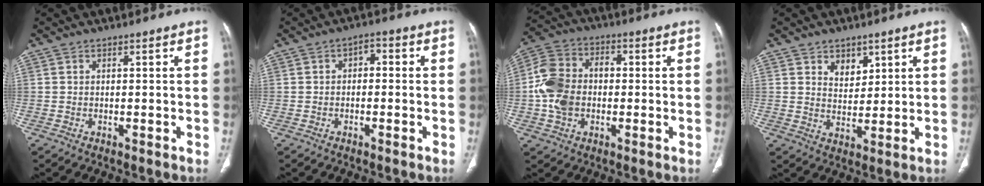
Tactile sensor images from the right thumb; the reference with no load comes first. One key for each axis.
{"total": 2.8, "fx": 0.0, "fy": 1.9, "fz": 2.0, "tx": -0.017, "ty": 0.012, "tz": -0.011}
{"total": 11.6, "fx": -1.0, "fy": 8.7, "fz": 7.7, "tx": -0.145, "ty": 0.030, "tz": -0.026}
{"total": 5.3, "fx": 2.9, "fy": 3.6, "fz": 2.6, "tx": -0.016, "ty": -0.023, "tz": 0.054}